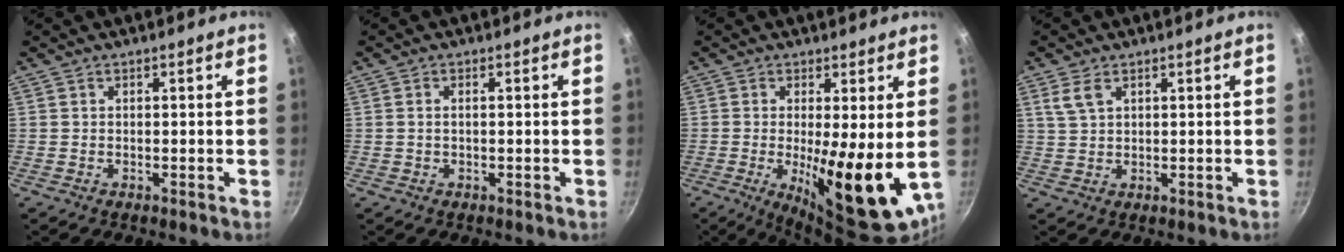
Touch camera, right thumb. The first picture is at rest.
{"total": 0.9, "force": [0.1, 0.3, 0.9], "torque": [-0.021, 0.004, 0.000]}
{"total": 14.9, "force": [-0.7, 3.8, 14.4], "torque": [-0.196, -0.030, -0.001]}
{"total": 3.6, "force": [1.9, 2.0, 2.3], "torque": [-0.044, -0.005, 0.040]}